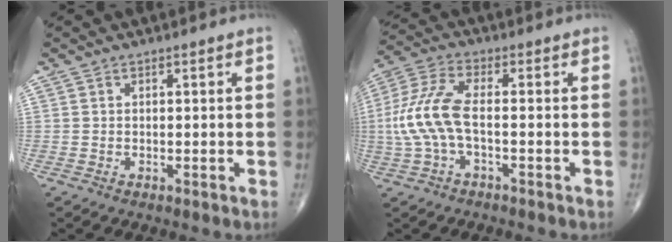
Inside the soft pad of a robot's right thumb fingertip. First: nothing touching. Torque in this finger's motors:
{"motor_torque": [1.11, 1.06, 0.79, -0.57, 0.15]}